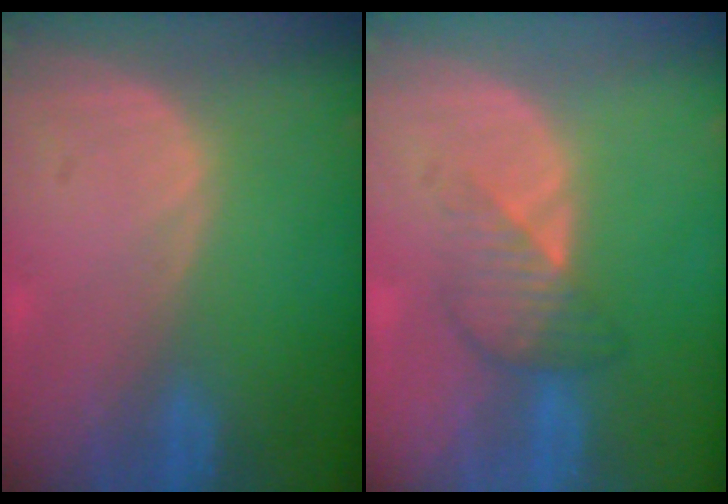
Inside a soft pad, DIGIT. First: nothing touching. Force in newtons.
{"total": 4.0, "press": 4.0, "slide": 0.1}